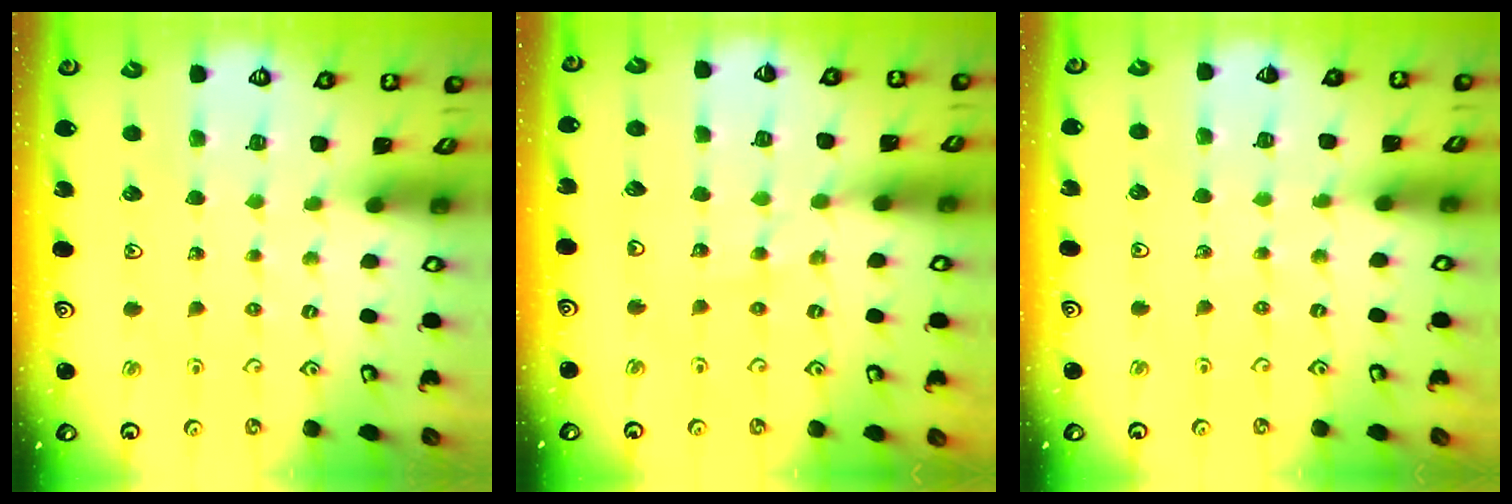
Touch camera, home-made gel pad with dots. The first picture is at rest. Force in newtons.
{"total": 10.2, "press": 10.1, "slide": 1.3}
{"total": 3.9, "press": 3.5, "slide": 1.7}